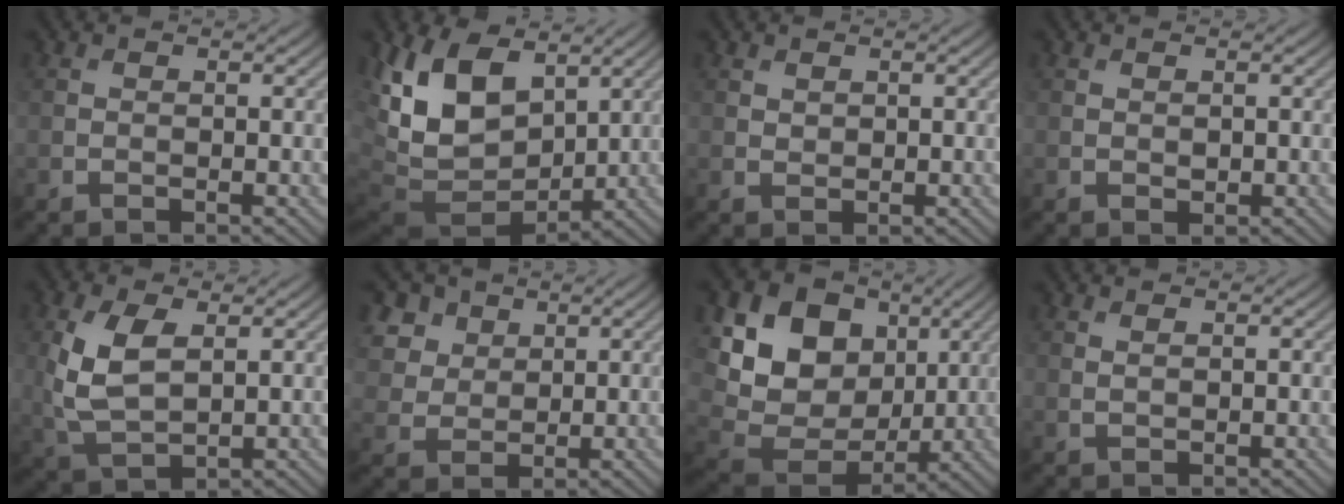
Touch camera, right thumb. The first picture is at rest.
{"total": 15.4, "force": [3.7, 10.3, 10.7], "torque": [-0.246, -0.017, 0.088]}
{"total": 0.8, "force": [0.6, 0.5, 0.2], "torque": [-0.006, -0.003, 0.015]}
{"total": 0.5, "force": [0.1, 0.3, 0.4], "torque": [-0.006, -0.001, 0.003]}
{"total": 7.6, "force": [1.4, 4.2, 6.3], "torque": [-0.159, 0.002, 0.028]}
{"total": 5.6, "force": [2.9, 4.3, 2.2], "torque": [-0.072, -0.001, 0.057]}
{"total": 16.3, "force": [5.6, 12.5, 8.9], "torque": [-0.237, 0.041, 0.128]}
{"total": 0.6, "force": [0.4, 0.1, 0.4], "torque": [-0.010, -0.001, 0.008]}